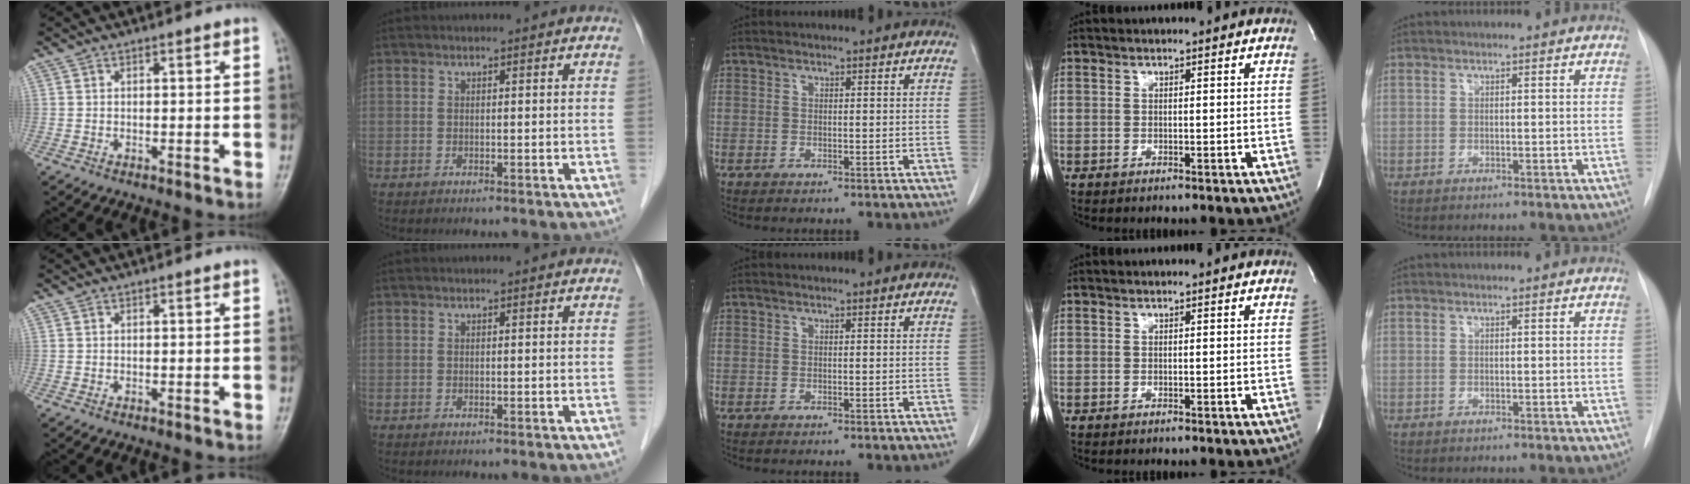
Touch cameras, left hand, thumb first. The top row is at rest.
{}